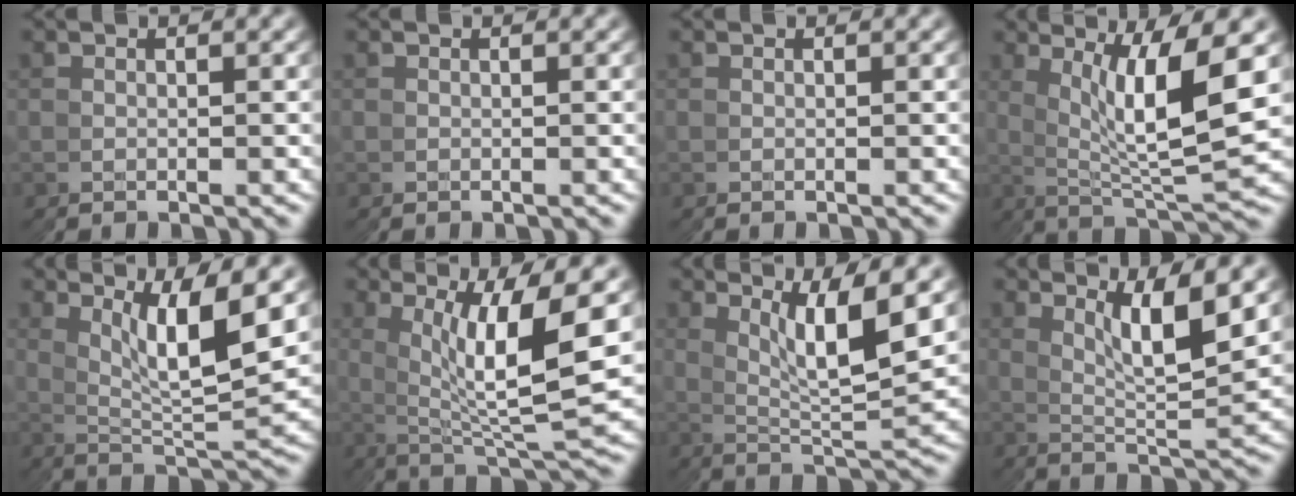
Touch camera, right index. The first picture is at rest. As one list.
[{"total": 0.0}, {"total": 0.0}, {"total": 8.0, "force": [2.3, 2.4, 7.3], "torque": [-0.134, -0.005, 0.041]}, {"total": 6.0, "force": [2.8, 1.2, 5.1], "torque": [-0.094, -0.003, 0.049]}, {"total": 8.9, "force": [1.7, 3.0, 8.3], "torque": [-0.147, -0.006, 0.035]}, {"total": 5.5, "force": [2.8, 0.9, 4.7], "torque": [-0.085, -0.003, 0.048]}, {"total": 4.8, "force": [2.8, 0.7, 3.8], "torque": [-0.069, -0.003, 0.050]}]